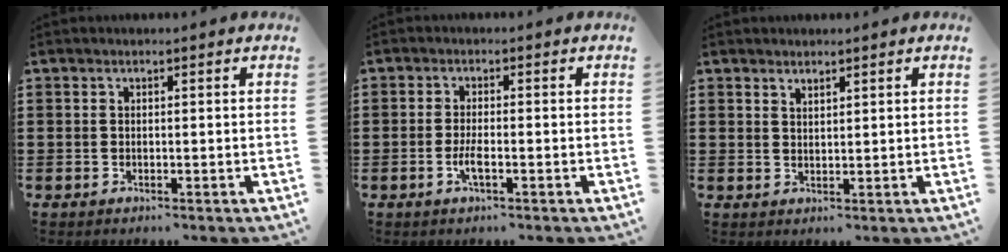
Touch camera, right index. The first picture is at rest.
{"total": 2.7, "force": [-1.0, 0.4, 2.4], "torque": [-0.049, -0.004, -0.020]}
{"total": 1.4, "force": [1.4, 0.3, 0.1], "torque": [-0.004, 0.002, 0.027]}